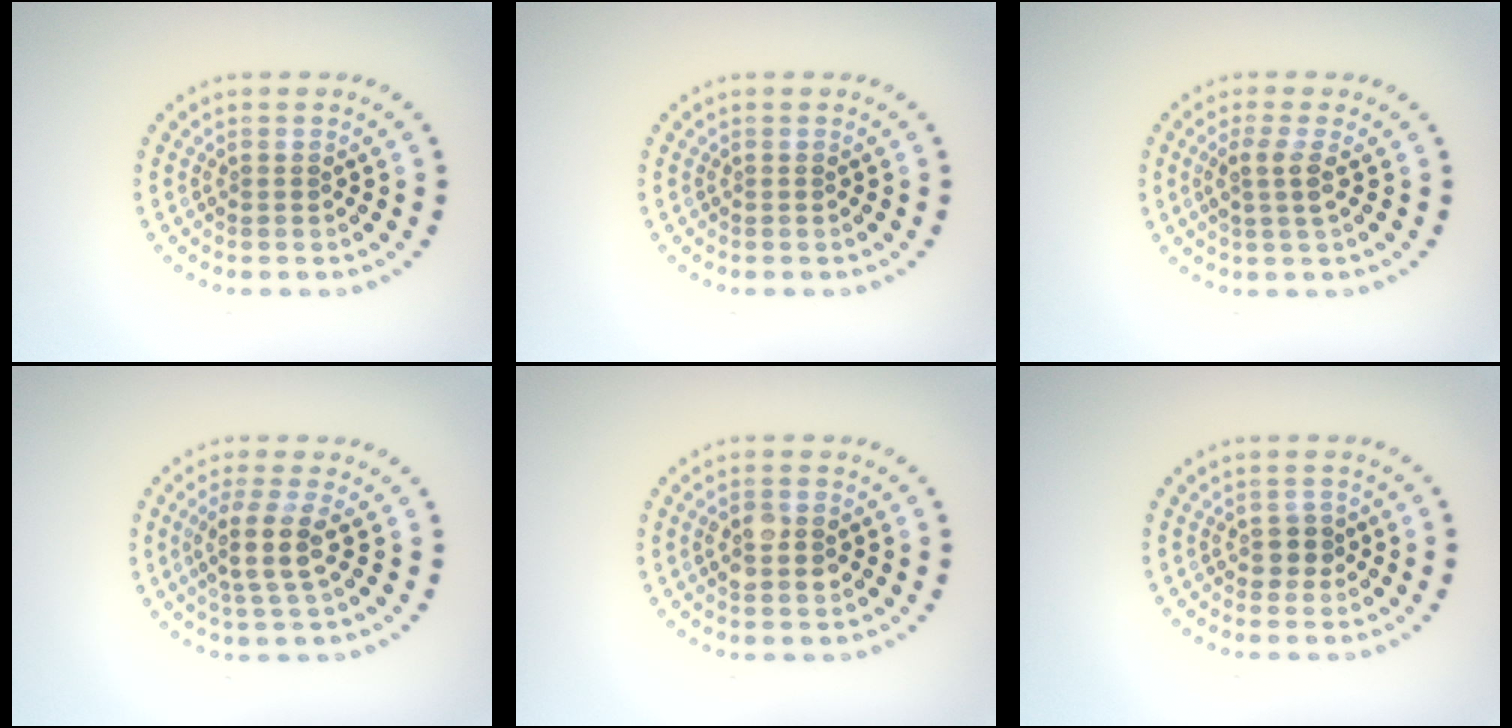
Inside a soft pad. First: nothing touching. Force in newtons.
{"total": 0.0}
{"total": 2.1, "press": 1.6, "slide": 1.3}
{"total": 3.4, "press": 2.9, "slide": 1.8}
{"total": 2.8, "press": 2.8, "slide": 0.2}
{"total": 1.4, "press": 1.3, "slide": 0.7}